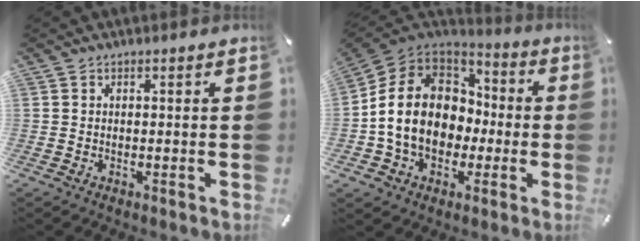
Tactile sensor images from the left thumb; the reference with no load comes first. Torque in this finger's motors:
{"motor_torque": [2.45, 2.56, 2.45, 0.32, 0.73]}